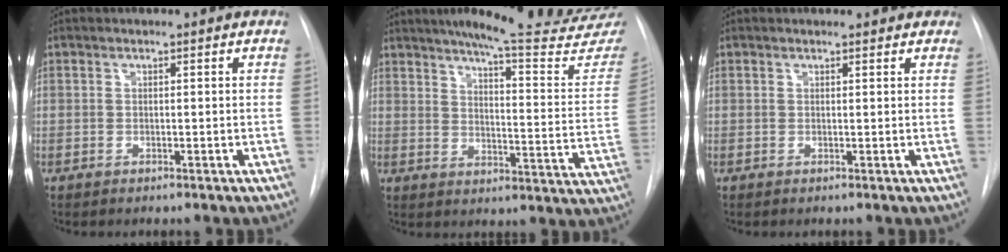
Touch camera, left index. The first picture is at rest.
{"total": 22.5, "force": [20.2, 1.5, 9.9], "torque": [-0.129, -0.095, 0.239]}
{"total": 3.1, "force": [2.6, 1.4, 0.9], "torque": [-0.008, 0.009, 0.019]}